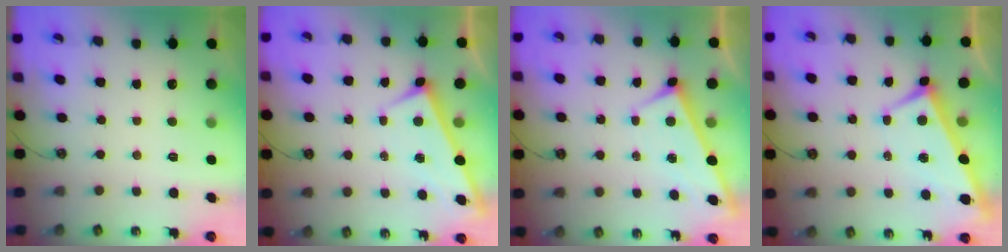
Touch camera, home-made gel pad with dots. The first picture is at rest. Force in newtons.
{"total": 1.4, "press": 1.3, "slide": 0.3}
{"total": 1.4, "press": 1.3, "slide": 0.5}
{"total": 3.2, "press": 3.1, "slide": 0.7}